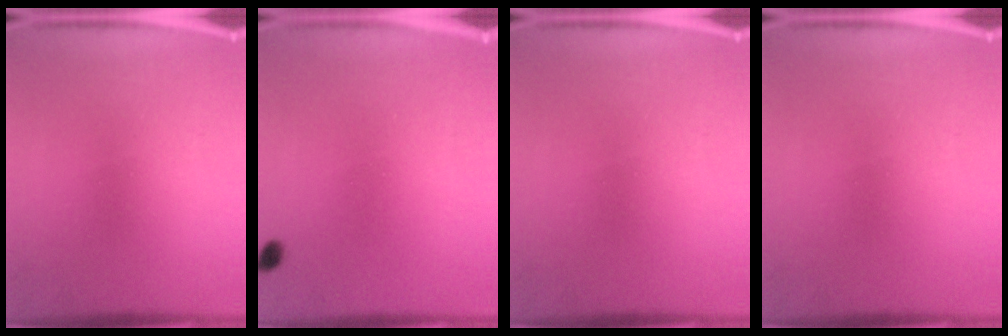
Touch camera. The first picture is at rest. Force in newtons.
{"total": 1.1}
{"total": 0.0}
{"total": 0.0}